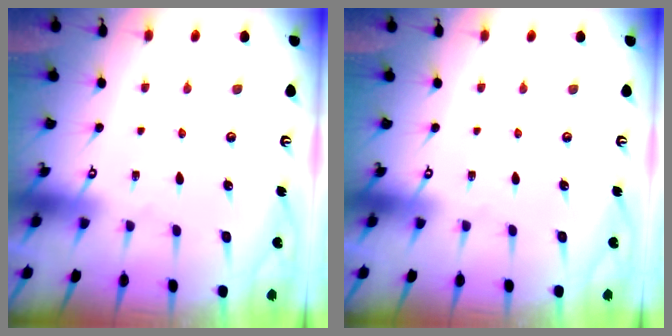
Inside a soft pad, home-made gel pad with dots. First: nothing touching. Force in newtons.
{"total": 0.0}